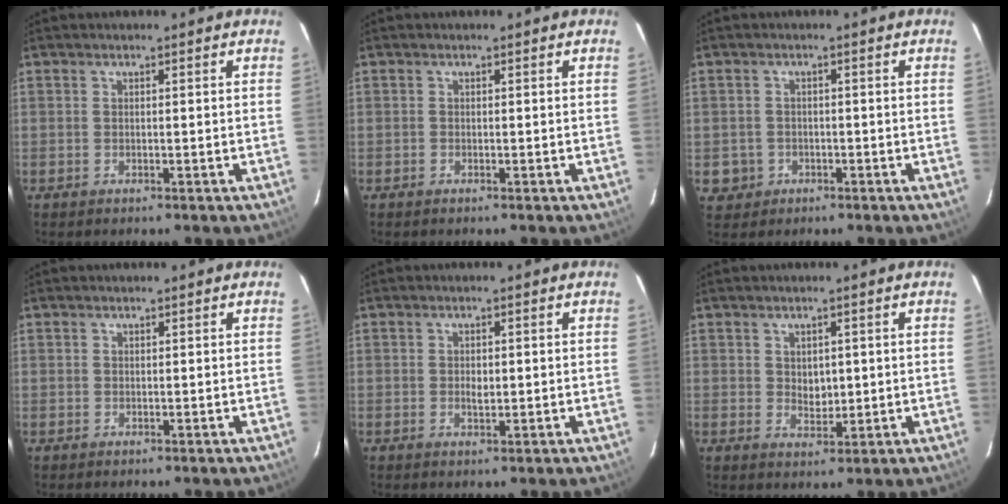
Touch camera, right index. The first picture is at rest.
{"total": 0.0}
{"total": 4.0, "force": [-1.0, 3.8, 0.5], "torque": [-0.019, 0.010, -0.007]}
{"total": 0.6, "force": [0.1, 0.6, -0.1], "torque": [0.004, 0.003, 0.001]}
{"total": 1.9, "force": [-0.1, 1.0, 1.5], "torque": [-0.025, -0.001, -0.001]}
{"total": 3.3, "force": [0.6, 2.5, 2.1], "torque": [-0.030, -0.001, 0.014]}